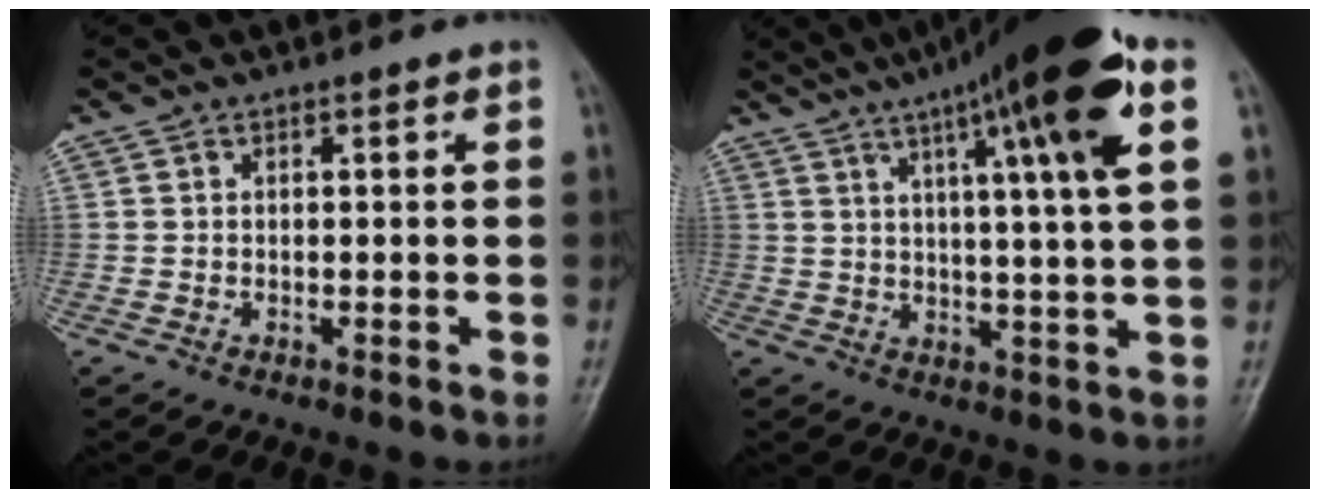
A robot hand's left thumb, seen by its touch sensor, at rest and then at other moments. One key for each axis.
{"total": 18.8, "fx": 8.8, "fy": 2.2, "fz": 16.5, "tx": -0.245, "ty": -0.007, "tz": 0.127}